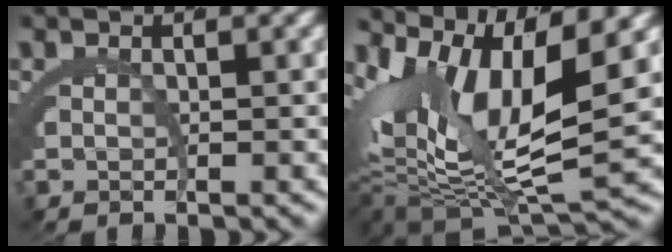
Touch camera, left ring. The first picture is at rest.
{"total": 11.1, "force": [-1.3, 6.4, 9.0], "torque": [-0.154, -0.022, -0.017]}